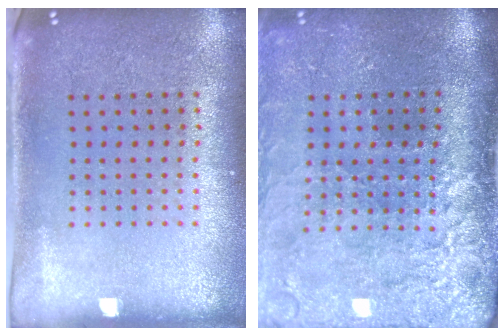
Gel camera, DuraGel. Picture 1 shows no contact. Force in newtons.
{"total": 4.6, "press": 3.8, "slide": 2.7}